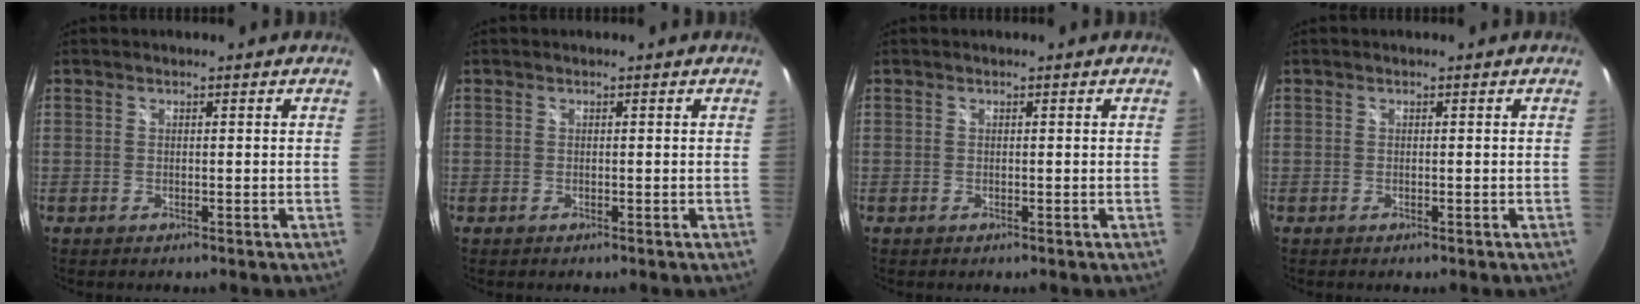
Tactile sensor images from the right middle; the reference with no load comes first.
{"total": 0.0}
{"total": 0.0}
{"total": 0.0}